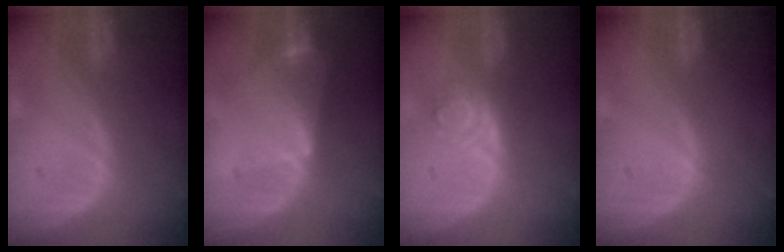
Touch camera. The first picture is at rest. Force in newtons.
{"total": 6.6, "press": 6.2, "slide": 2.3}
{"total": 4.0, "press": 3.5, "slide": 2.0}
{"total": 0.0}